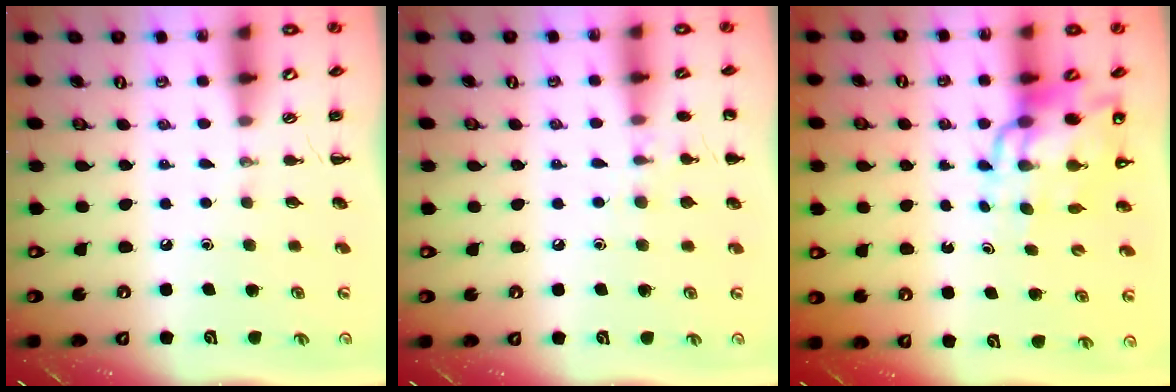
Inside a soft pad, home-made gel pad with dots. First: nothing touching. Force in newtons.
{"total": 7.3, "press": 7.1, "slide": 1.9}
{"total": 13.7, "press": 13.1, "slide": 4.1}